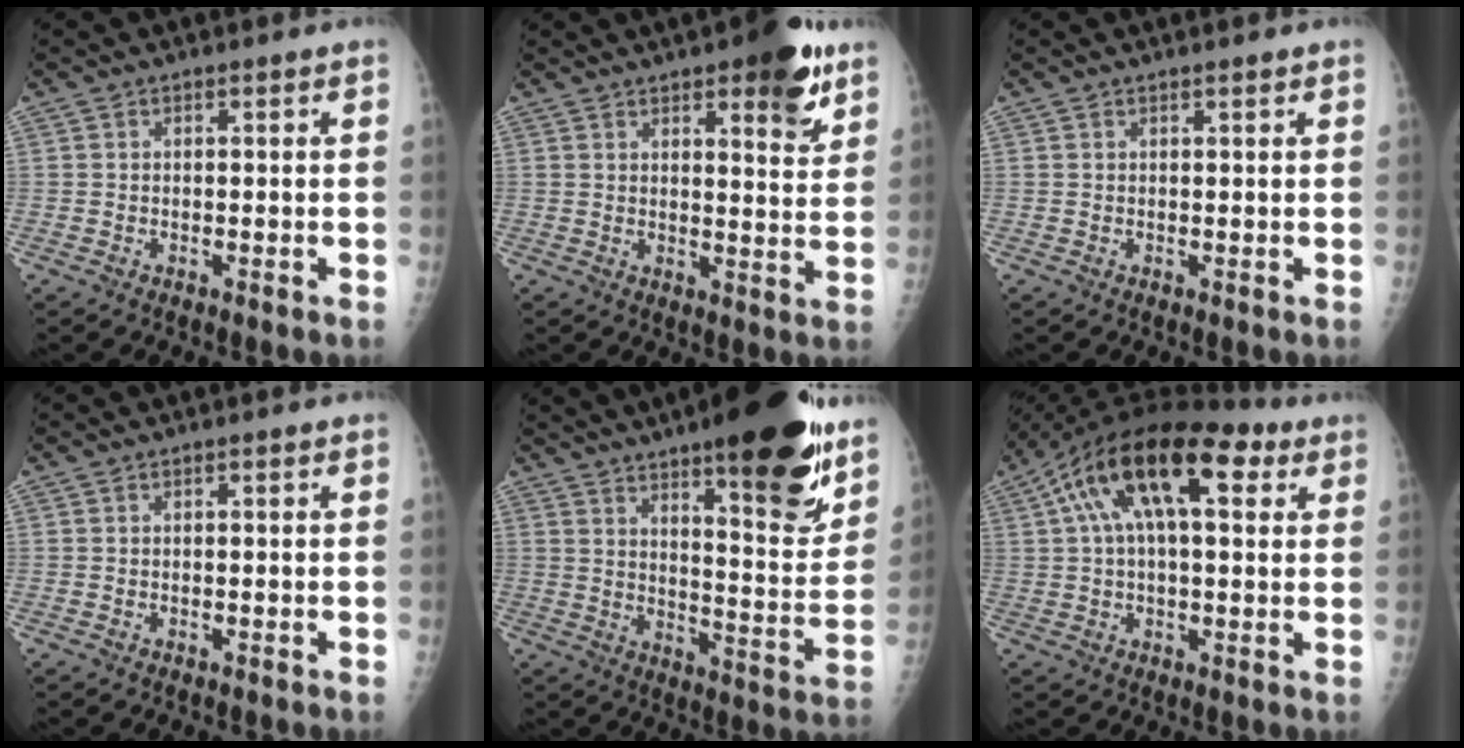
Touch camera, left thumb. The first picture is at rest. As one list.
[{"total": 11.2, "force": [6.5, 3.7, 8.4], "torque": [-0.081, -0.031, 0.081]}, {"total": 0.7, "force": [0.5, 0.1, 0.4], "torque": [-0.008, -0.003, 0.009]}, {"total": 0.0}, {"total": 21.6, "force": [13.6, 5.4, 15.8], "torque": [-0.189, -0.078, 0.200]}, {"total": 17.5, "force": [6.2, 8.2, 14.2], "torque": [-0.232, 0.038, 0.096]}]